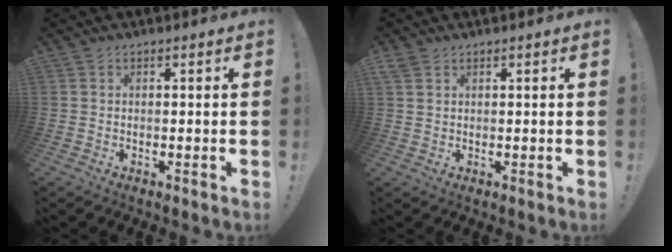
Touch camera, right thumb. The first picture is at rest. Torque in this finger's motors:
{"motor_torque": [-0.40, 0.59, 0.85, 0.08, 0.13]}